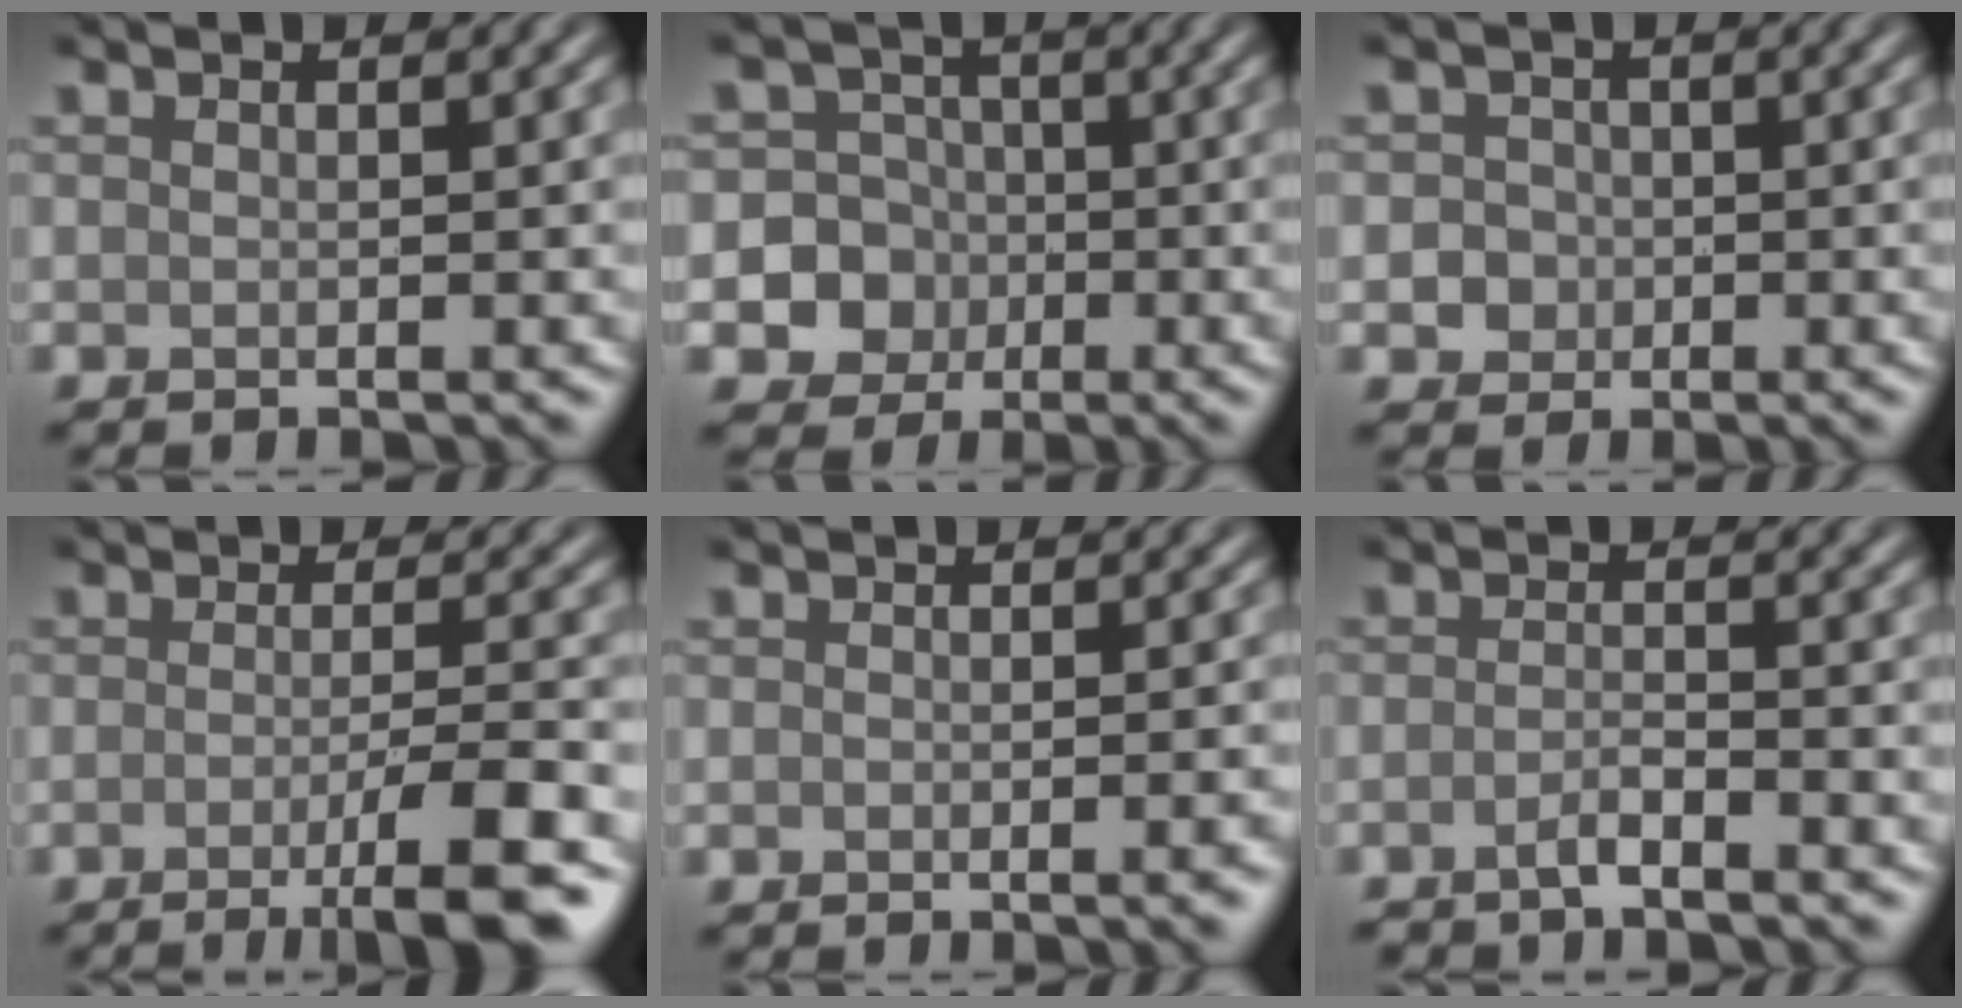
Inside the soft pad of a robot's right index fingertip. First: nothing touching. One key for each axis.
{"total": 8.4, "fx": -2.2, "fy": 8.0, "fz": 1.5, "tx": -0.028, "ty": 0.008, "tz": -0.064}
{"total": 2.3, "fx": -0.4, "fy": 2.2, "fz": 0.6, "tx": 0.006, "ty": 0.004, "tz": -0.013}
{"total": 6.0, "fx": -3.0, "fy": 0.9, "fz": 5.2, "tx": -0.071, "ty": -0.005, "tz": -0.052}
{"total": 1.6, "fx": -1.1, "fy": 0.3, "fz": 1.1, "tx": -0.012, "ty": -0.003, "tz": -0.013}
{"total": 1.8, "fx": -1.5, "fy": 0.1, "fz": 1.0, "tx": -0.020, "ty": 0.002, "tz": -0.034}